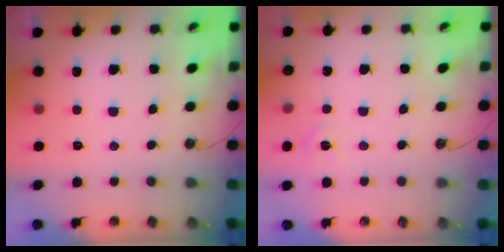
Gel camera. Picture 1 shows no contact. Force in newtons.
{"total": 7.3, "press": 7.3, "slide": 0.7}